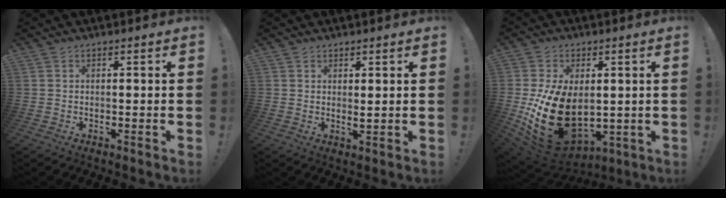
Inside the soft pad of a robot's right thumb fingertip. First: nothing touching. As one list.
[{"total": 1.8, "force": [1.4, 0.6, 1.1], "torque": [-0.001, -0.017, 0.021]}, {"total": 23.3, "force": [-1.9, 15.4, 17.4], "torque": [-0.329, -0.003, -0.010]}]